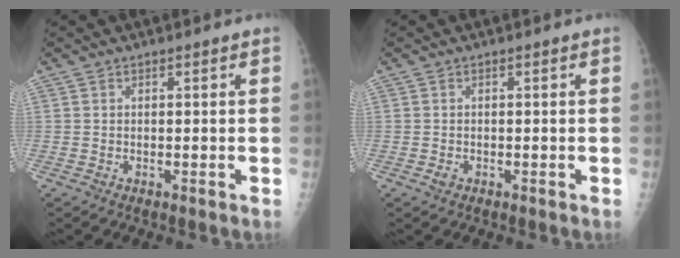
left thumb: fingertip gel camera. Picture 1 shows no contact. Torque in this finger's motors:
{"motor_torque": [-0.23, 0.01, 0.03, 0.01, -0.01]}